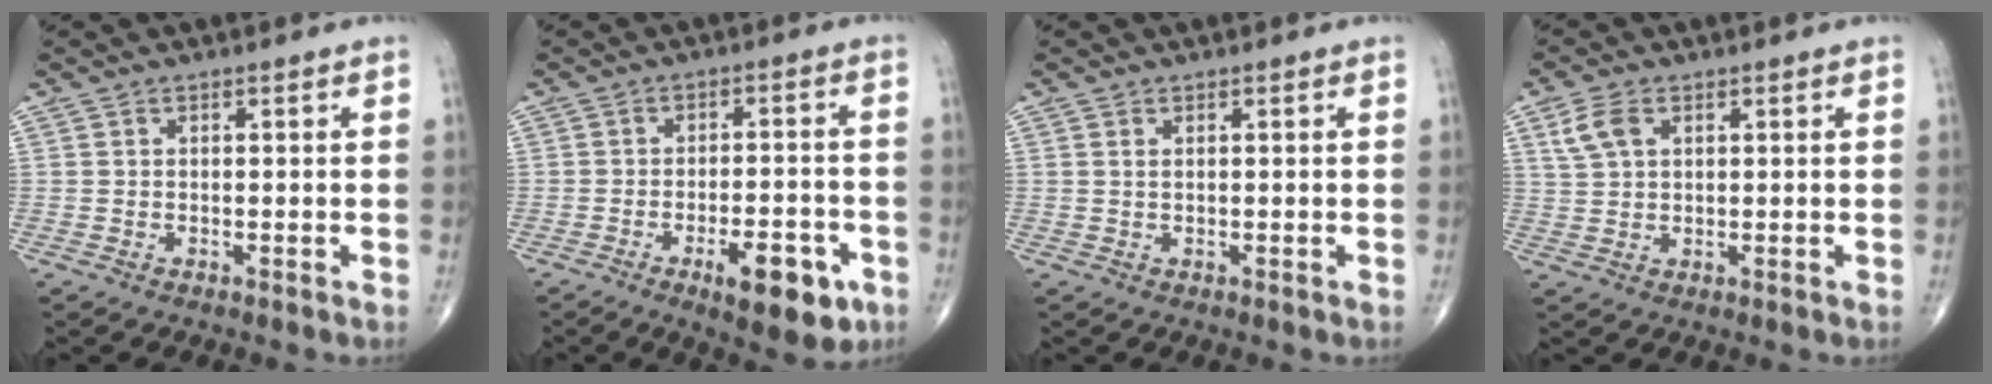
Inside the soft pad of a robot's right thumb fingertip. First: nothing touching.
{"total": 11.1, "force": [-5.3, 4.2, 8.8], "torque": [-0.108, 0.021, -0.068]}
{"total": 0.6, "force": [0.3, 0.3, 0.5], "torque": [-0.008, 0.004, 0.007]}
{"total": 4.9, "force": [2.0, 3.0, 3.2], "torque": [-0.066, 0.003, 0.044]}